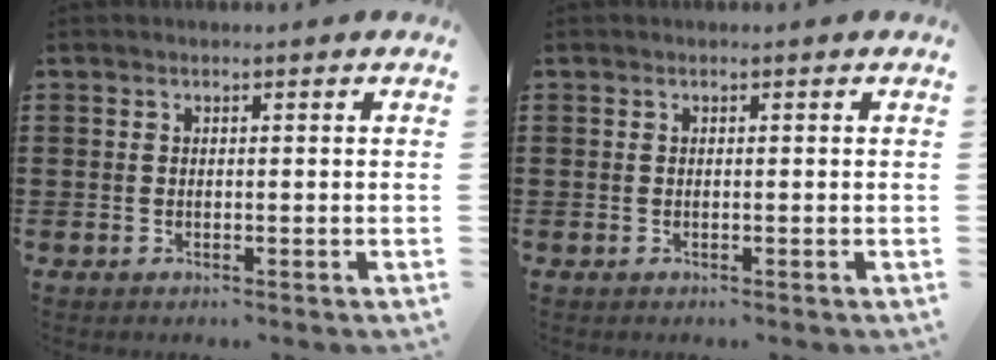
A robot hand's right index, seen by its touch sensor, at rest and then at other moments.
{"total": 0.0}